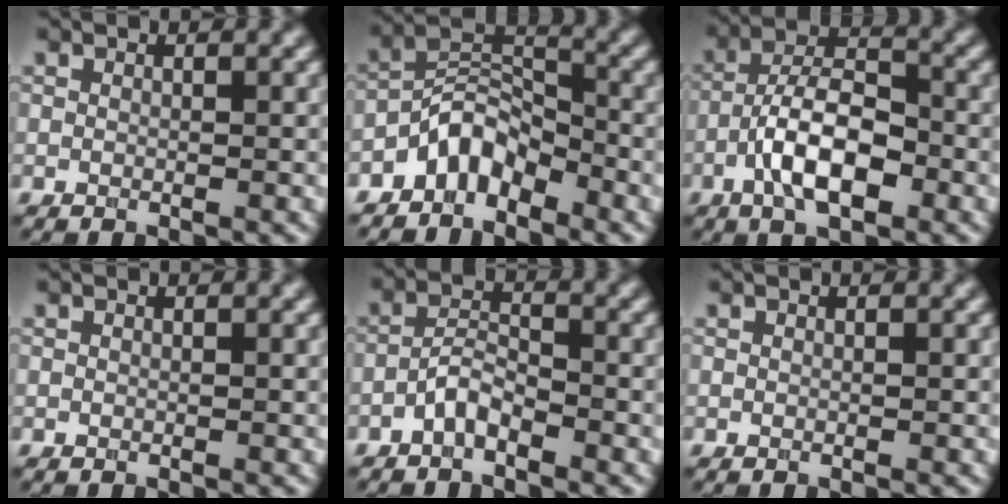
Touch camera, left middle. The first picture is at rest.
{"total": 4.4, "force": [-3.2, 2.1, 2.1], "torque": [-0.029, 0.017, -0.070]}
{"total": 6.8, "force": [-2.7, 2.7, 5.5], "torque": [-0.094, 0.010, -0.054]}
{"total": 0.0}
{"total": 2.3, "force": [-1.7, 0.9, 1.4], "torque": [-0.025, 0.010, -0.036]}
{"total": 0.0}